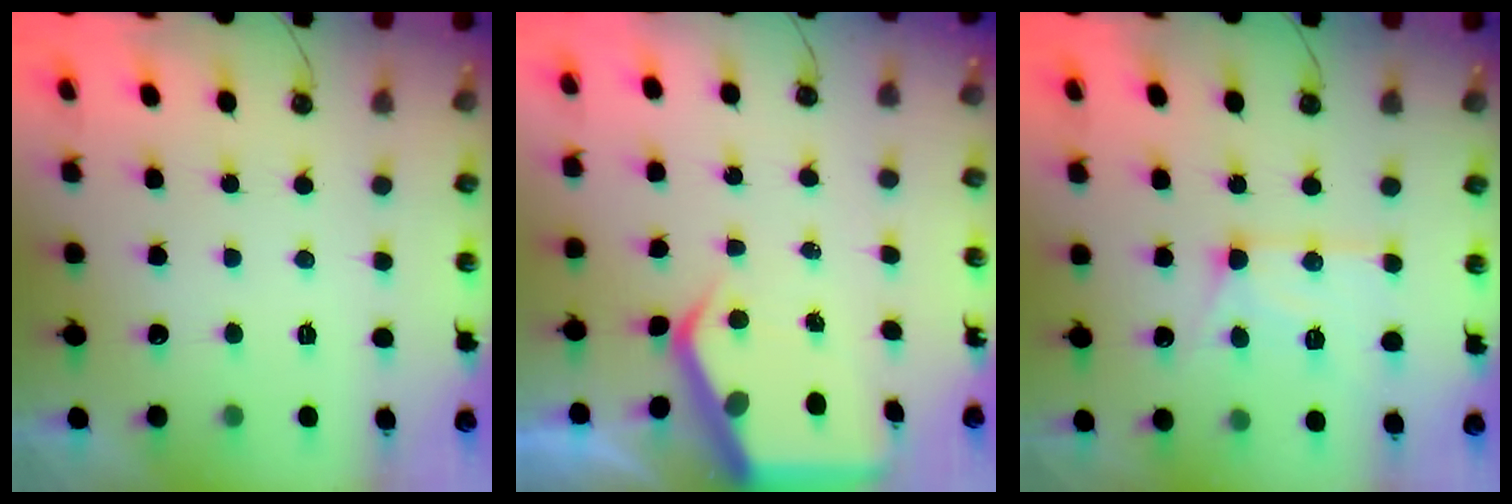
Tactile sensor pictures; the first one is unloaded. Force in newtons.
{"total": 5.2, "press": 5.2, "slide": 0.3}
{"total": 13.2, "press": 13.1, "slide": 1.2}